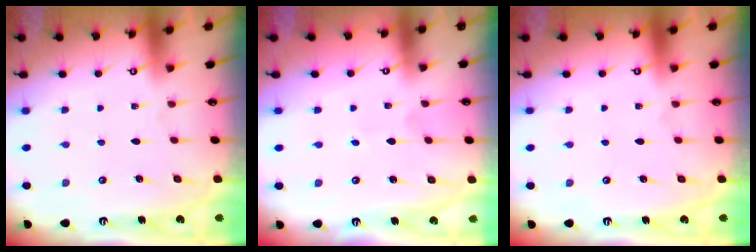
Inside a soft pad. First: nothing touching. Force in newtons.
{"total": 1.0, "press": 1.0, "slide": 0.0}
{"total": 0.0}